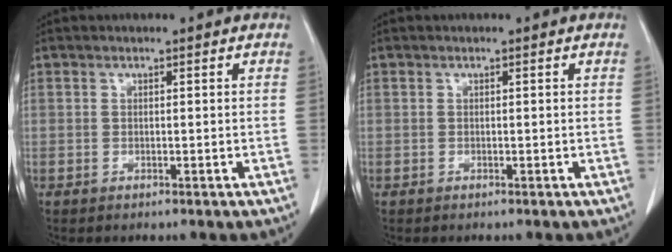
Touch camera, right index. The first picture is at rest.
{"total": 0.0}